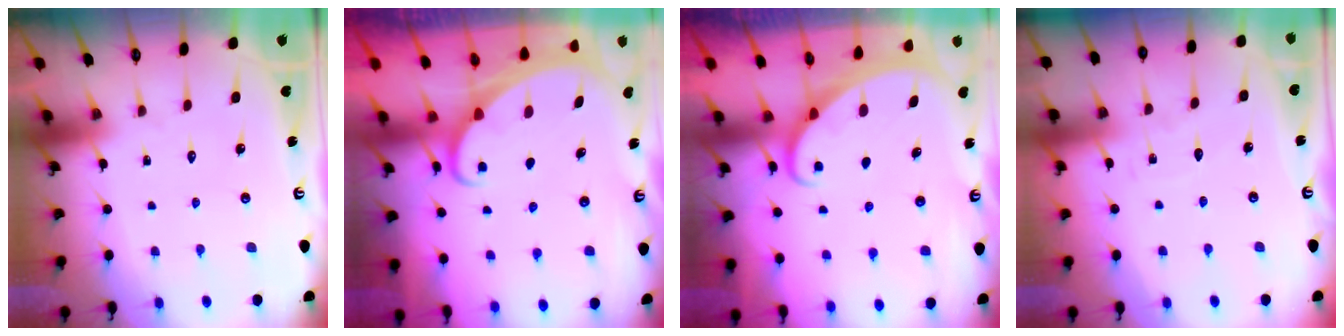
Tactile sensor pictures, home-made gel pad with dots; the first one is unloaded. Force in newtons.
{"total": 1.9, "press": 1.9, "slide": 0.3}
{"total": 2.2, "press": 2.2, "slide": 0.1}
{"total": 3.4, "press": 3.4, "slide": 0.3}